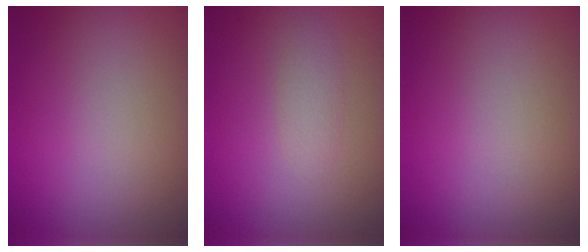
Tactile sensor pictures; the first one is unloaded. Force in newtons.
{"total": 1.3, "press": 1.3, "slide": 0.0}
{"total": 0.0}